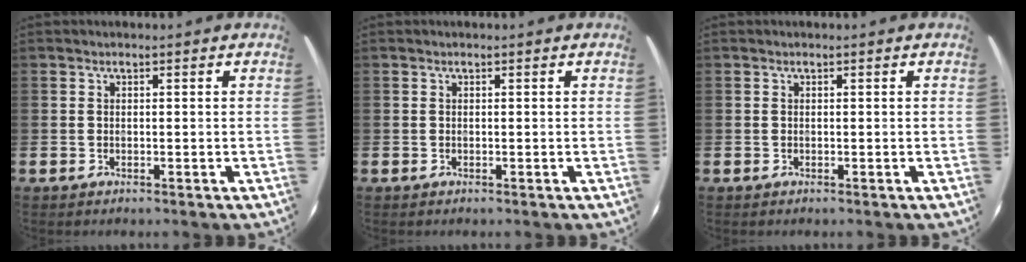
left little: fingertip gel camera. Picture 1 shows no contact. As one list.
[{"total": 0.0}, {"total": 0.0}]